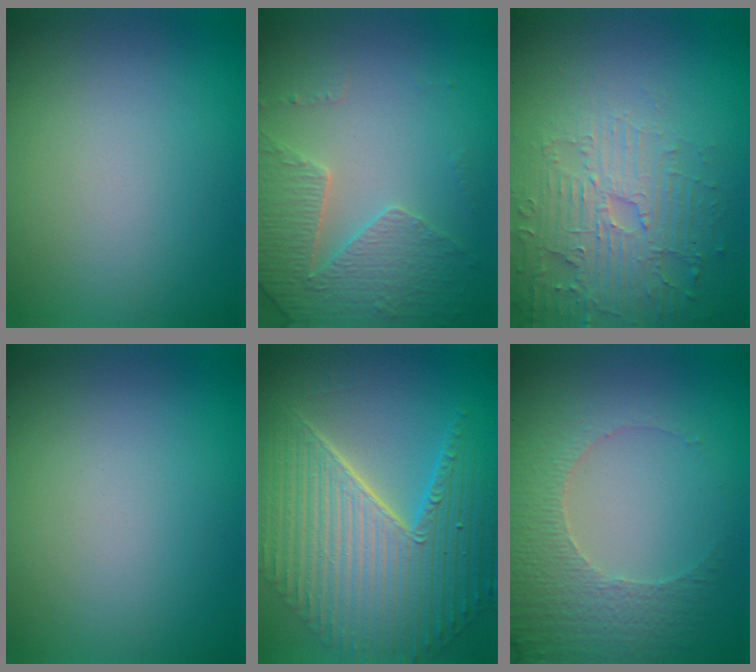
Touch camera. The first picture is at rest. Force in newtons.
{"total": 4.6, "press": 3.6, "slide": 2.9}
{"total": 5.0, "press": 3.9, "slide": 3.2}
{"total": 0.0}
{"total": 10.5, "press": 7.2, "slide": 7.6}
{"total": 4.7, "press": 3.5, "slide": 3.1}